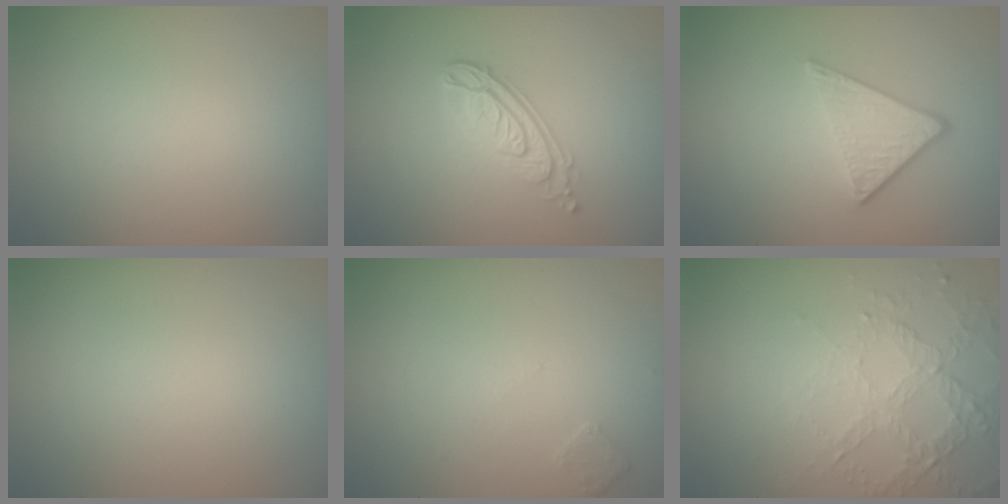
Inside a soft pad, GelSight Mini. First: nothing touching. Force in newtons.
{"total": 3.7, "press": 2.9, "slide": 2.4}
{"total": 3.7, "press": 2.6, "slide": 2.6}
{"total": 0.0}
{"total": 1.0, "press": 1.0, "slide": 0.1}
{"total": 4.2, "press": 3.2, "slide": 2.8}